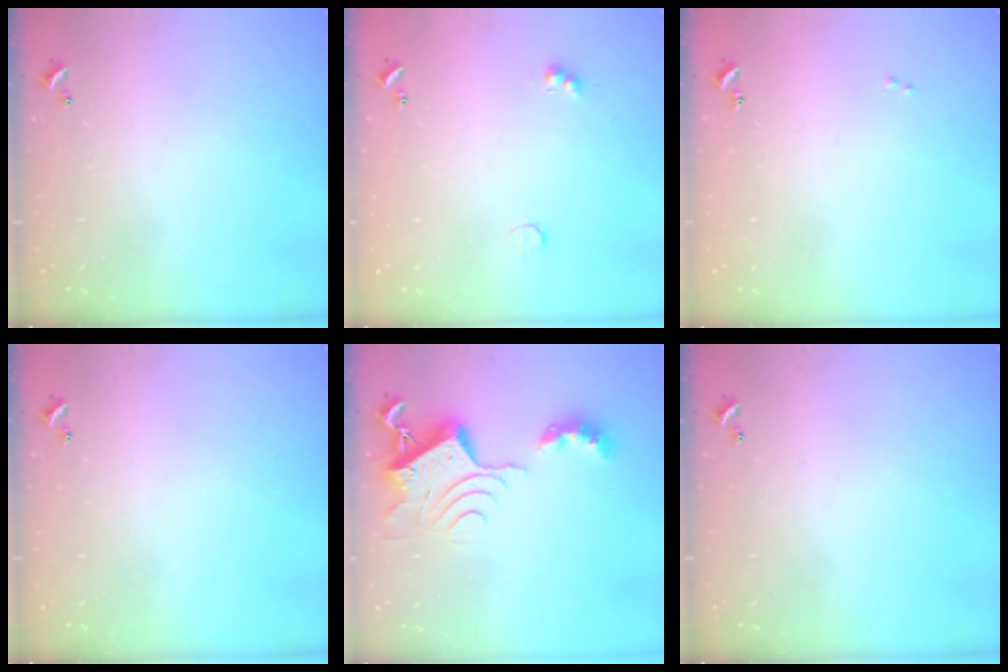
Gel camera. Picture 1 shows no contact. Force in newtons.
{"total": 2.6, "press": 2.4, "slide": 0.8}
{"total": 0.0}
{"total": 0.0}
{"total": 11.5, "press": 11.5, "slide": 1.0}
{"total": 0.0}